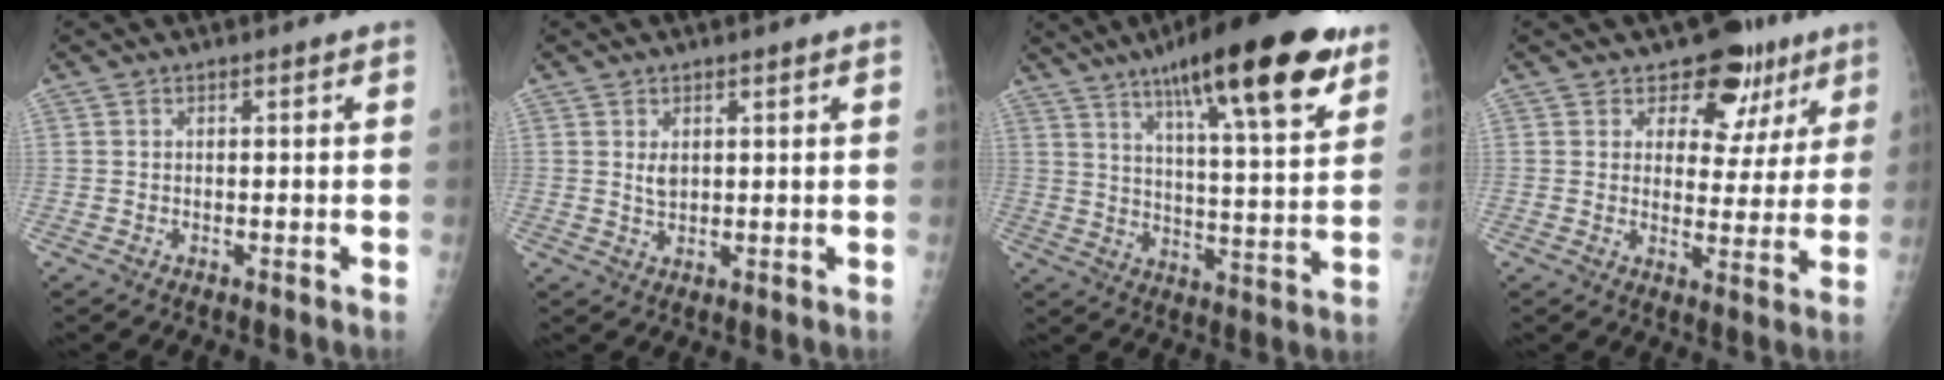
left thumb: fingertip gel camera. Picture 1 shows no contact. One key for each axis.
{"total": 2.2, "fx": 0.9, "fy": 1.2, "fz": 1.6, "tx": -0.024, "ty": -0.009, "tz": 0.020}
{"total": 23.7, "fx": 14.3, "fy": 5.0, "fz": 18.2, "tx": -0.260, "ty": -0.042, "tz": 0.217}
{"total": 10.3, "fx": 6.5, "fy": 7.0, "fz": 3.9, "tx": 0.001, "ty": -0.025, "tz": 0.081}